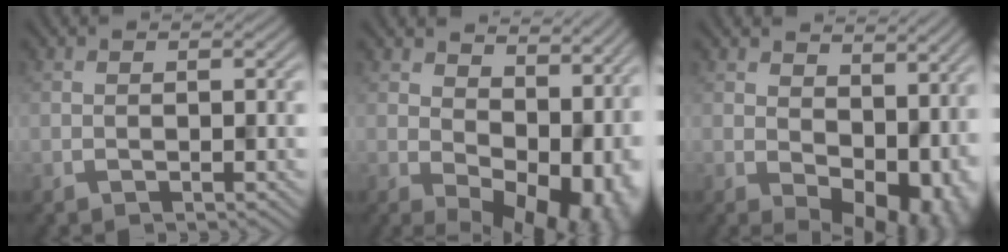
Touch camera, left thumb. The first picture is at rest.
{"total": 13.6, "force": [1.2, 8.9, 10.2], "torque": [-0.112, -0.040, 0.062]}
{"total": 10.3, "force": [0.5, 7.0, 7.5], "torque": [-0.092, -0.036, 0.035]}